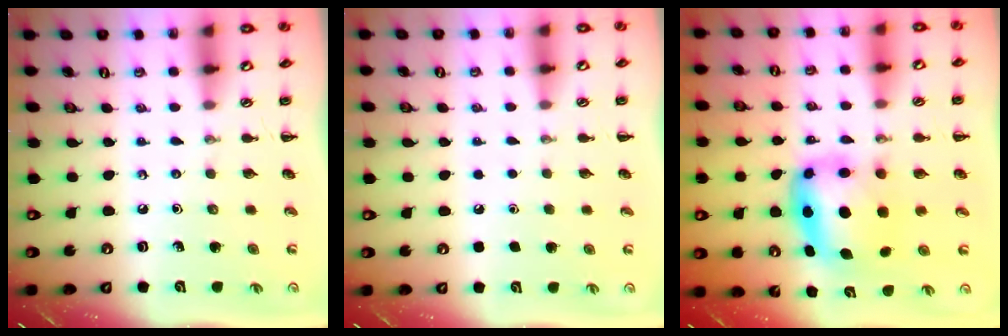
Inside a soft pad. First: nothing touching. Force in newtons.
{"total": 1.8, "press": 1.8, "slide": 0.1}
{"total": 6.0, "press": 5.8, "slide": 1.4}